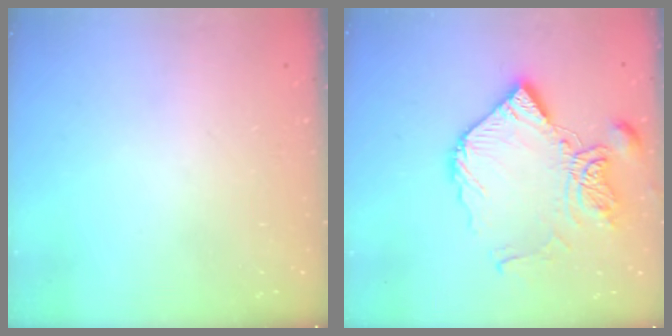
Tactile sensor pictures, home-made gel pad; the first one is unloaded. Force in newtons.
{"total": 17.8, "press": 17.7, "slide": 2.0}